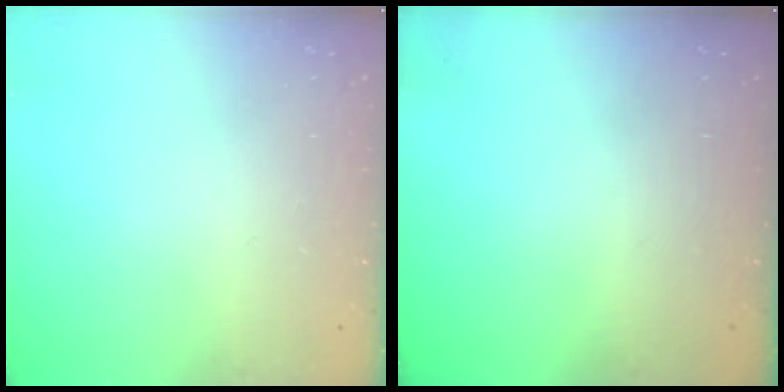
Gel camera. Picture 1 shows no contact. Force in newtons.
{"total": 0.0}